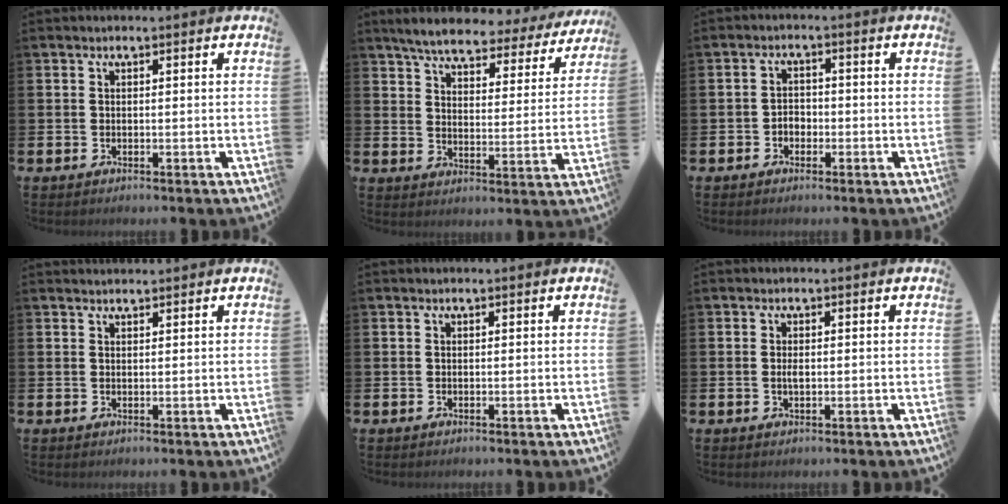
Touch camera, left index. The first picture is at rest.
{"total": 5.8, "force": [5.4, 1.0, 2.1], "torque": [-0.066, -0.031, 0.088]}
{"total": 2.0, "force": [-1.0, 1.5, 0.7], "torque": [-0.013, 0.005, -0.024]}
{"total": 1.0, "force": [1.0, 0.1, 0.1], "torque": [0.001, 0.000, 0.018]}
{"total": 0.0}
{"total": 1.1, "force": [0.0, 0.4, 1.0], "torque": [-0.017, 0.002, -0.001]}